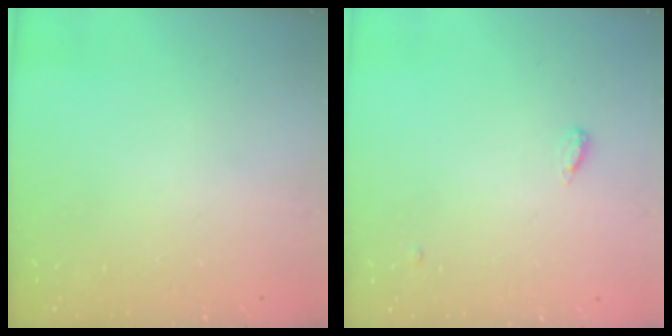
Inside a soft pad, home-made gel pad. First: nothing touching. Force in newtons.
{"total": 3.6, "press": 3.5, "slide": 0.7}